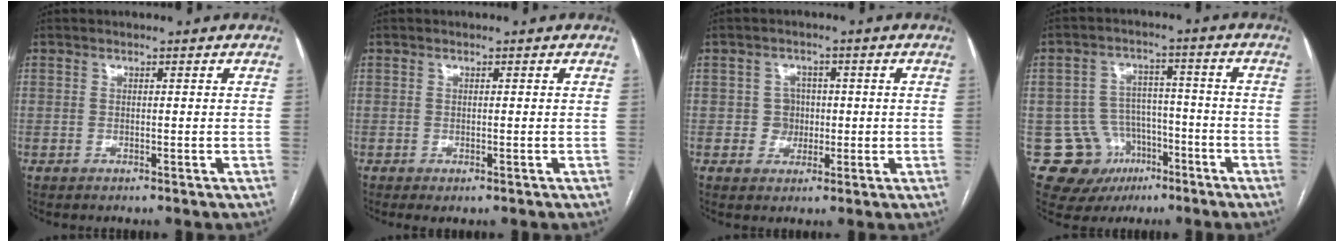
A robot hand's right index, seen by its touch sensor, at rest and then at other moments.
{"total": 1.3, "force": [-0.5, 0.3, 1.1], "torque": [-0.018, -0.004, -0.002]}
{"total": 3.3, "force": [-0.1, 3.3, 0.6], "torque": [0.000, 0.012, 0.004]}
{"total": 10.4, "force": [-5.0, 9.0, 1.8], "torque": [-0.025, 0.039, -0.062]}